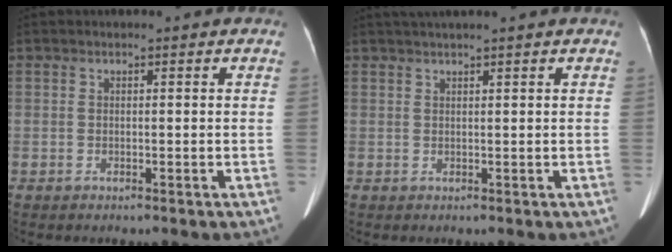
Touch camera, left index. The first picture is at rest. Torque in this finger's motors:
{"motor_torque": [-0.02, -0.14, -0.01, -0.03]}